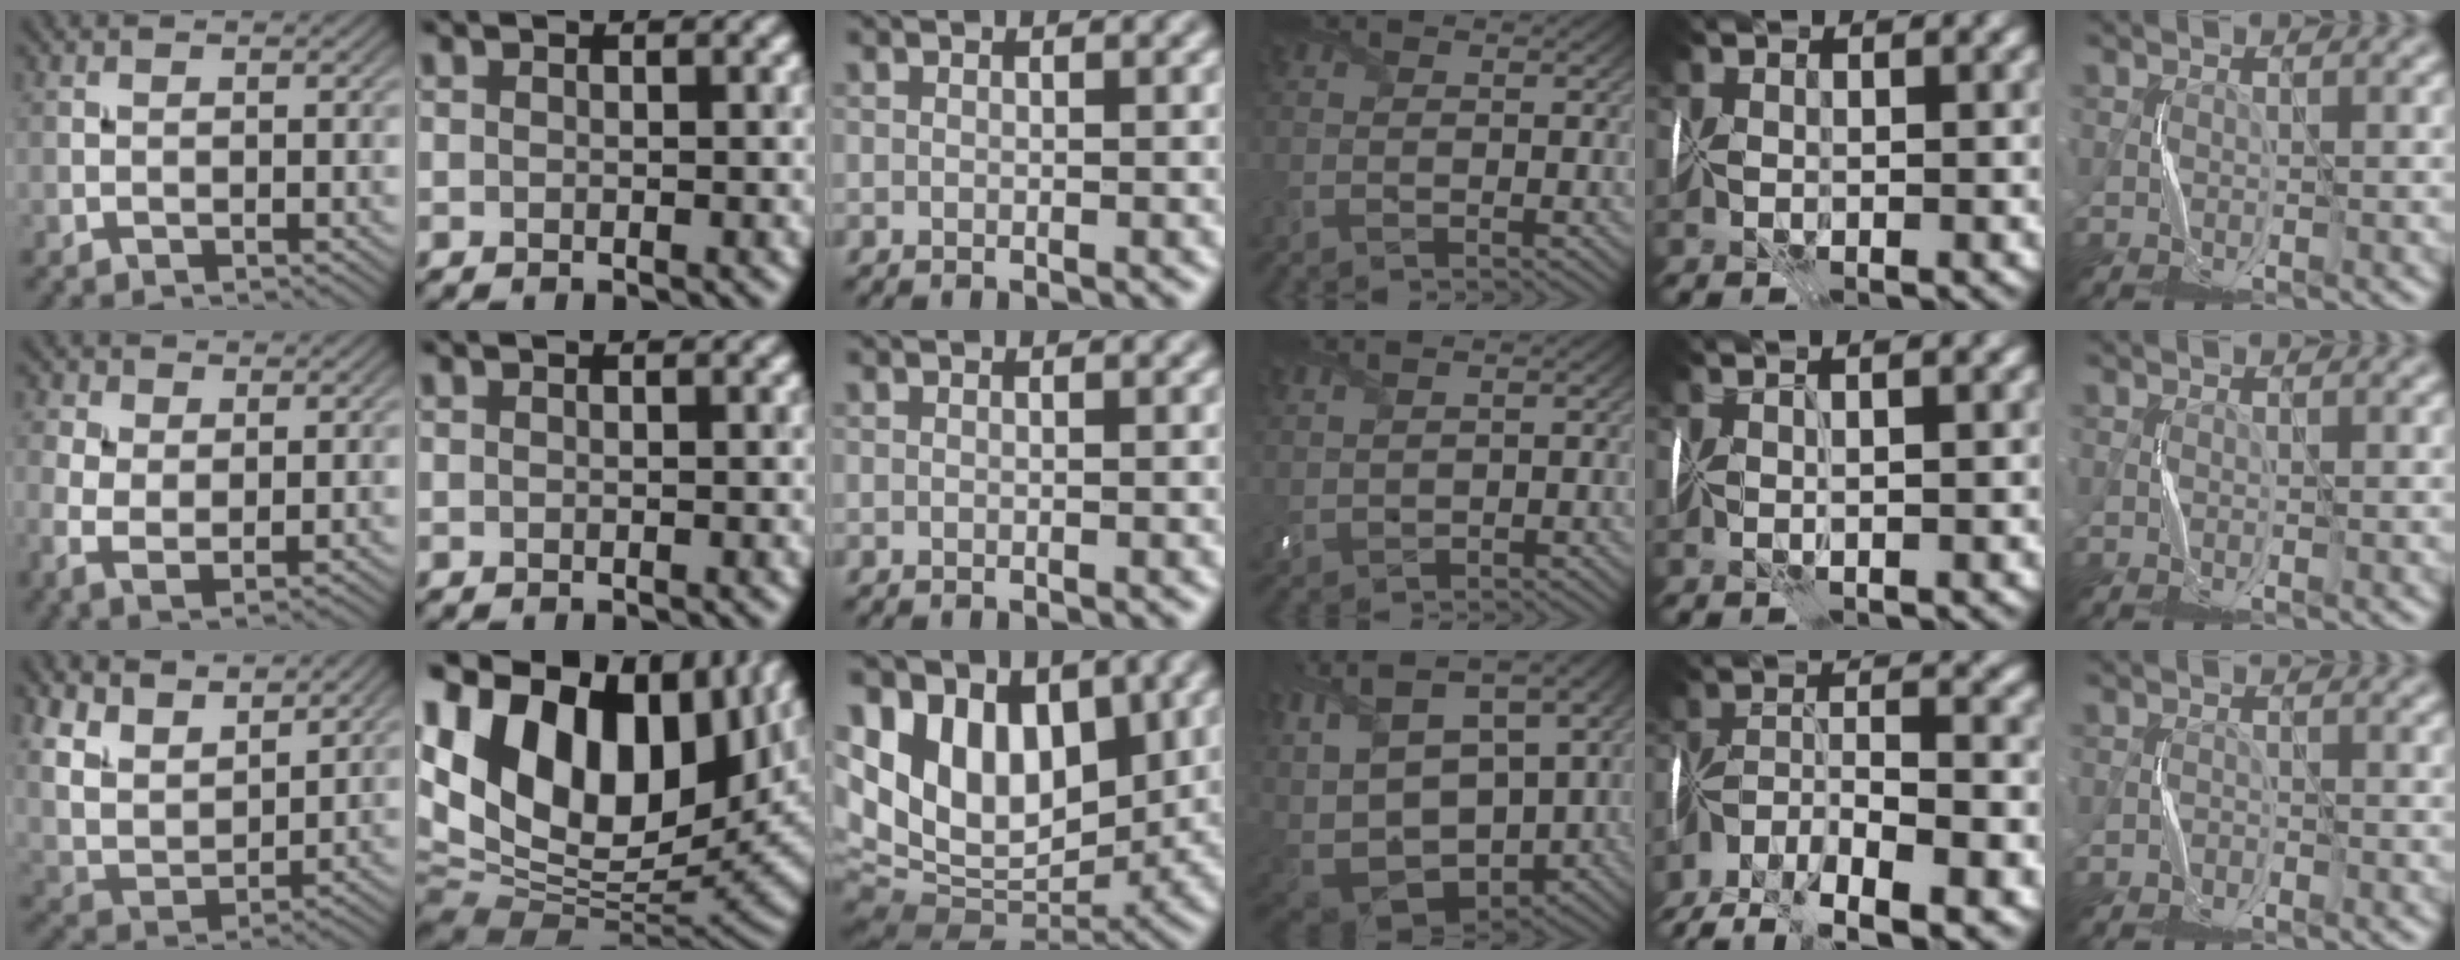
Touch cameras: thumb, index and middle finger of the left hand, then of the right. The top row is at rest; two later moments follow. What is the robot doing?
{"motion": "fold", "object": "memory foam"}